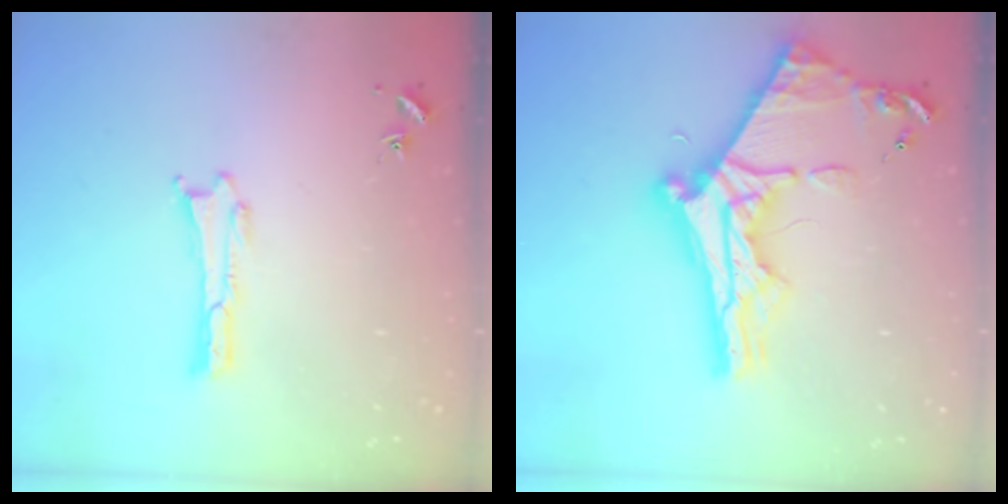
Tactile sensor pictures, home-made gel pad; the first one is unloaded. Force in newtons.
{"total": 11.3, "press": 11.3, "slide": 0.9}